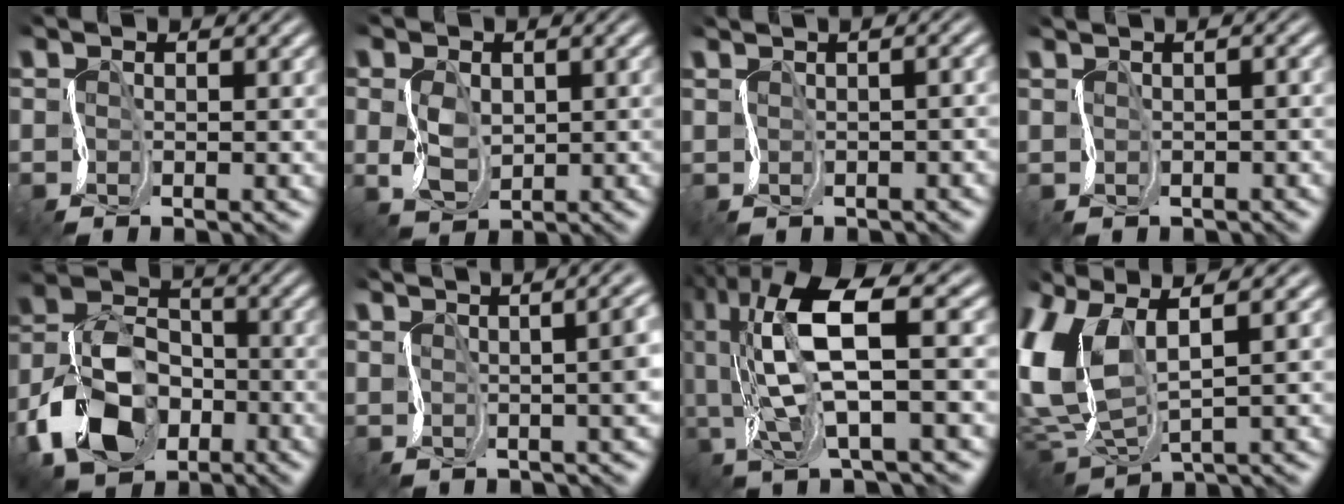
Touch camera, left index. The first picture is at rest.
{"total": 1.6, "force": [0.8, 1.3, 0.3], "torque": [-0.028, 0.010, 0.017]}
{"total": 1.9, "force": [0.0, 1.2, 1.5], "torque": [0.002, 0.015, -0.006]}
{"total": 0.0}
{"total": 8.3, "force": [-4.0, 6.0, 4.1], "torque": [-0.104, 0.007, -0.092]}
{"total": 9.7, "force": [1.9, 4.8, 8.2], "torque": [-0.037, 0.053, -0.001]}
{"total": 9.7, "force": [2.7, 2.7, 9.0], "torque": [-0.196, 0.016, 0.056]}
{"total": 6.2, "force": [2.9, 2.8, 4.7], "torque": [-0.141, 0.014, 0.052]}